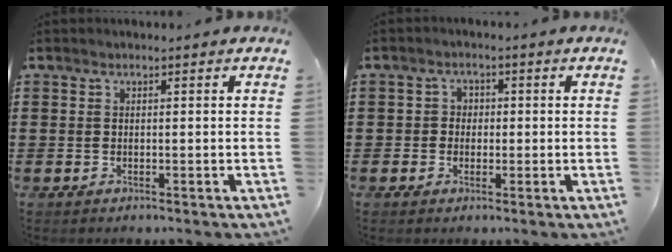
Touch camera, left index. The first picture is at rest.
{"total": 2.1, "force": [-0.5, 2.0, 0.6], "torque": [-0.020, 0.008, -0.014]}